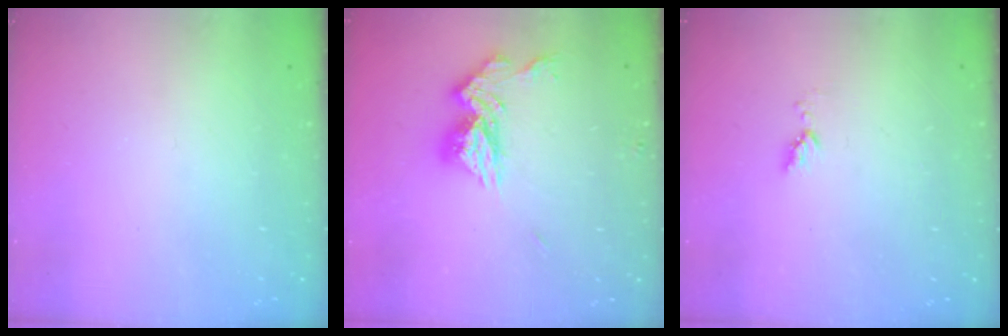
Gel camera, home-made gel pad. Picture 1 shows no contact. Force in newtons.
{"total": 12.6, "press": 12.6, "slide": 1.0}
{"total": 3.3, "press": 3.3, "slide": 0.4}